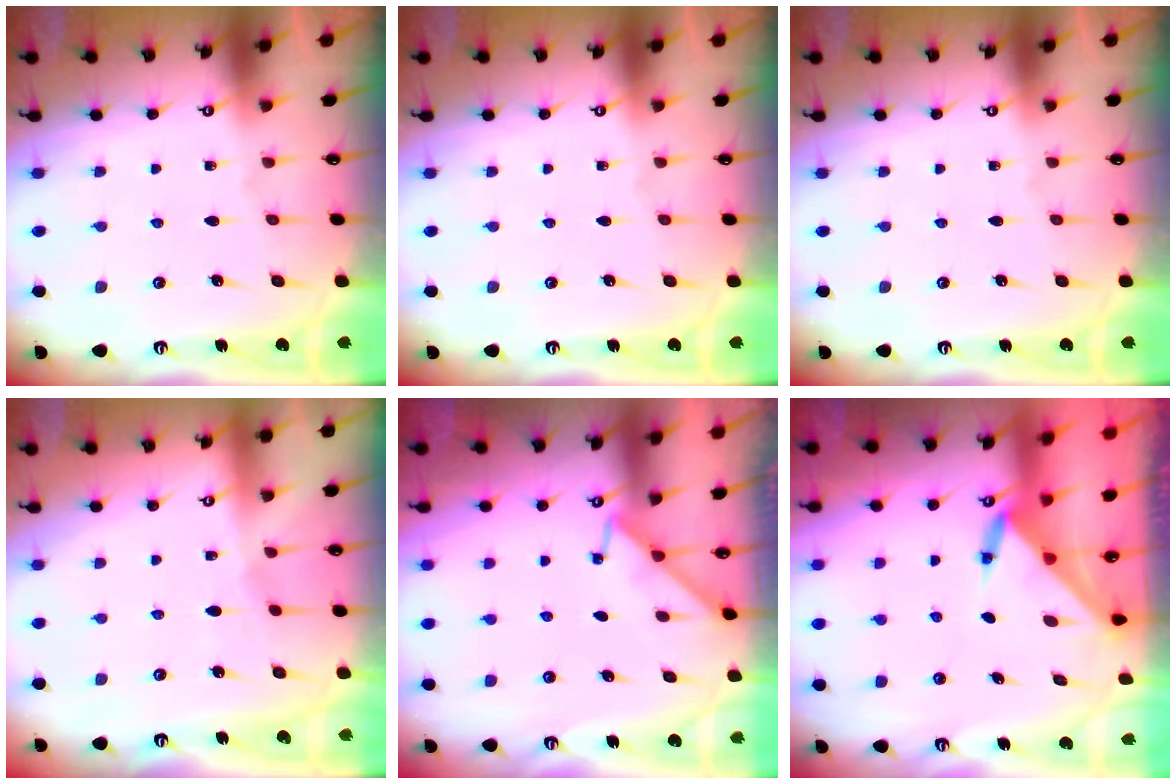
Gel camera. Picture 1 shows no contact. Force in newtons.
{"total": 0.0}
{"total": 0.0}
{"total": 2.8, "press": 2.8, "slide": 0.4}
{"total": 3.0, "press": 3.0, "slide": 0.5}
{"total": 3.6, "press": 3.6, "slide": 0.3}